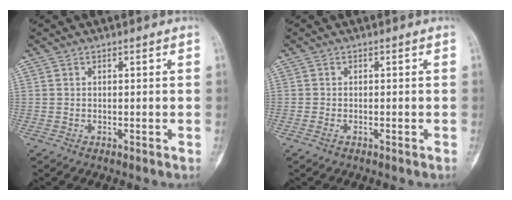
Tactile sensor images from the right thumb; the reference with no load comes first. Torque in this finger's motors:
{"motor_torque": [-0.17, 0.06, -0.02, 0.24, -0.03]}